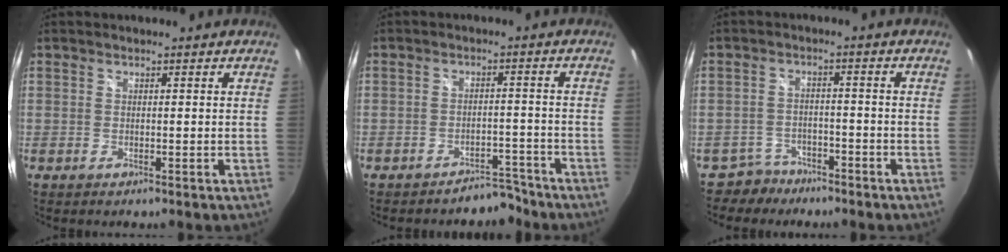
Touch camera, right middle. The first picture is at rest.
{"total": 4.5, "force": [-4.2, 1.8, 0.1], "torque": [0.003, 0.024, -0.053]}
{"total": 4.6, "force": [-3.7, 2.6, -0.1], "torque": [-0.007, 0.014, -0.062]}